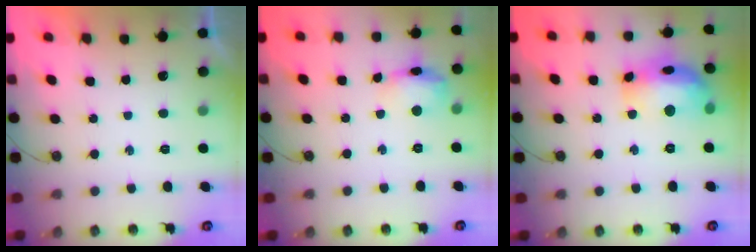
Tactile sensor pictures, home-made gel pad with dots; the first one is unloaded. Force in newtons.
{"total": 11.9, "press": 11.9, "slide": 1.0}
{"total": 18.6, "press": 18.5, "slide": 1.8}